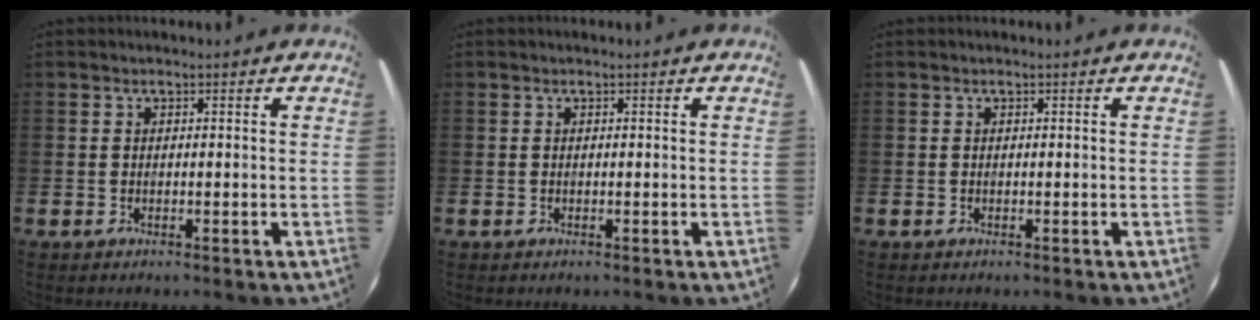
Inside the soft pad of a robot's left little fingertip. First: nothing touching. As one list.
[{"total": 0.0}, {"total": 0.0}]